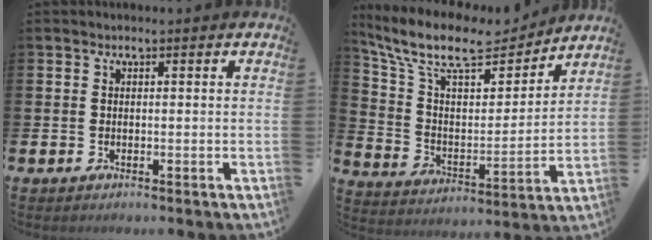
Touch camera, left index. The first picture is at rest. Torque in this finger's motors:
{"motor_torque": [1.17, -0.97, 0.19, 0.21]}